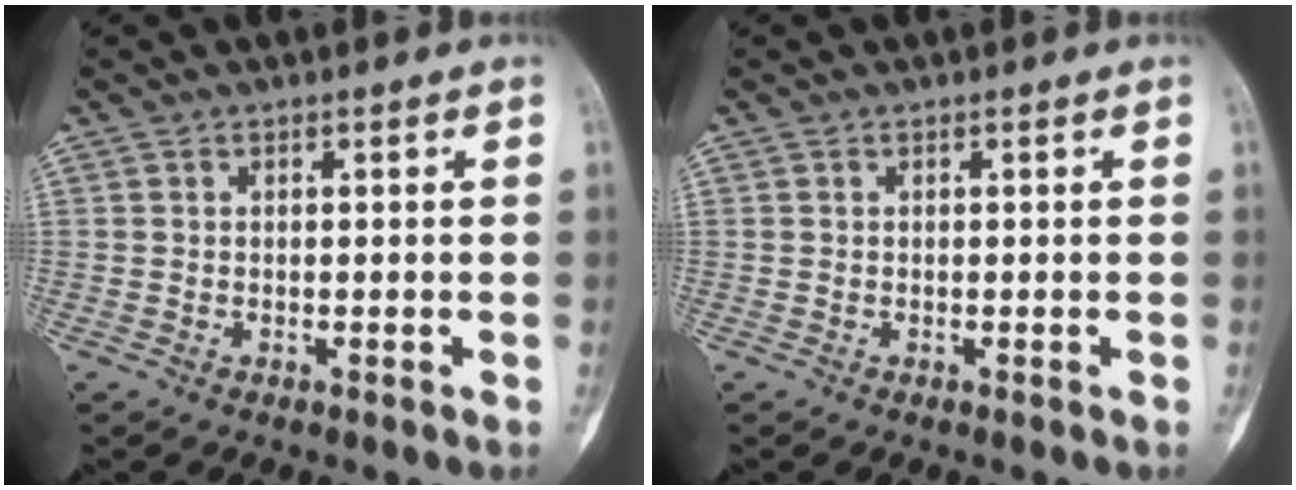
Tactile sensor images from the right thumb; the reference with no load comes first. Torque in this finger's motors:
{"motor_torque": [0.49, 0.07, 0.13, -0.22, 0.10]}